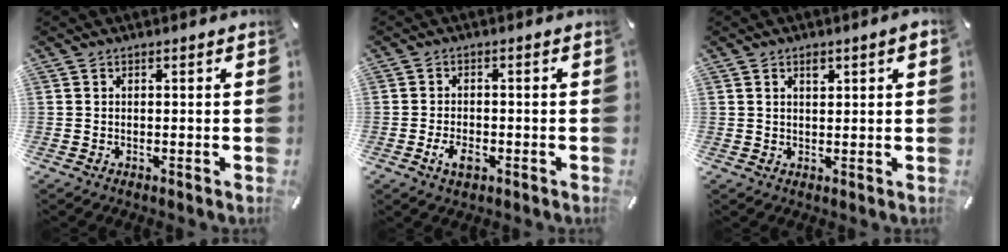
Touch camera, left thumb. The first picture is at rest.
{"total": 3.9, "force": [-1.9, 2.2, 2.7], "torque": [-0.057, 0.005, -0.035]}
{"total": 2.6, "force": [1.3, 1.0, 2.0], "torque": [-0.034, 0.000, 0.020]}